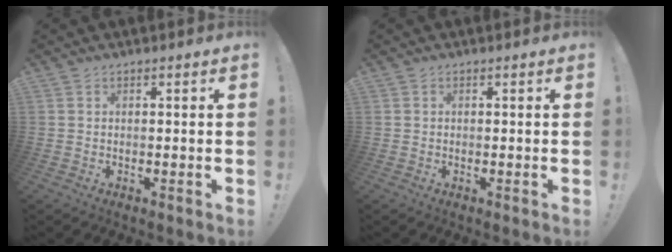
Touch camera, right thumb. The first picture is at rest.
{"total": 0.0}